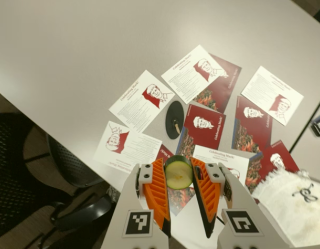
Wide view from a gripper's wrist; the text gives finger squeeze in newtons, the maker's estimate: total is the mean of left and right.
{"total": 10.7, "left": 10.4, "right": 10.9}